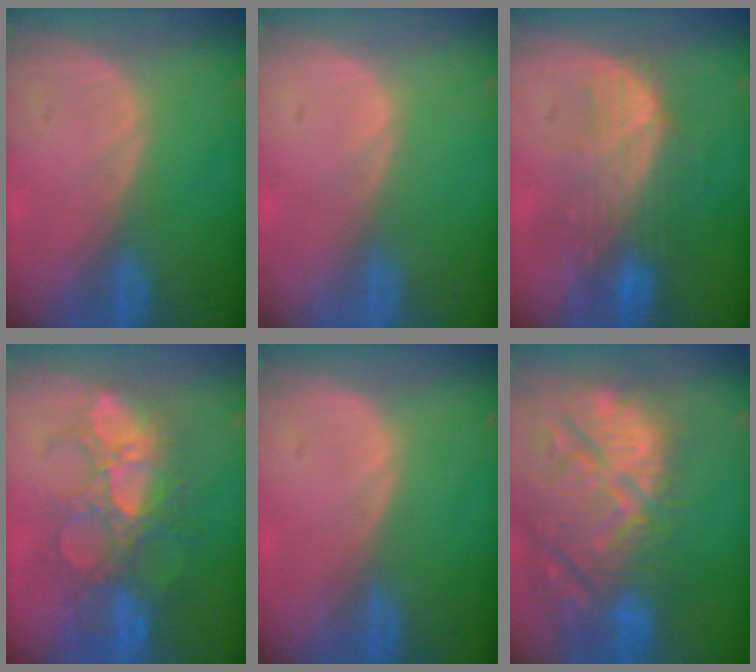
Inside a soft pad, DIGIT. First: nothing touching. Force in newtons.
{"total": 0.0}
{"total": 7.3, "press": 7.3, "slide": 0.6}
{"total": 9.9, "press": 9.4, "slide": 2.9}
{"total": 0.0}
{"total": 15.2, "press": 12.9, "slide": 8.0}